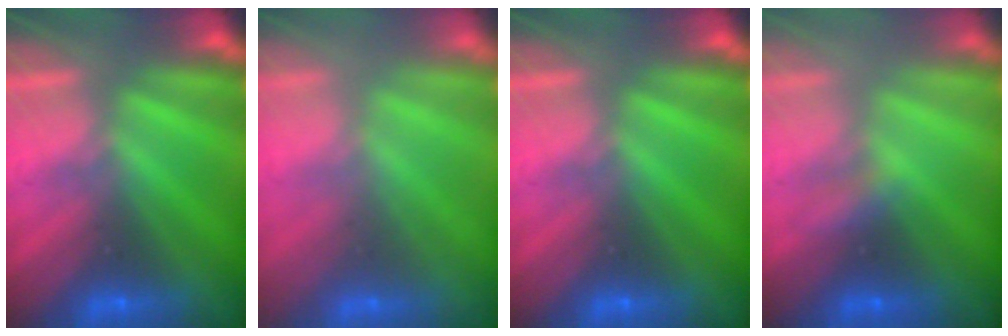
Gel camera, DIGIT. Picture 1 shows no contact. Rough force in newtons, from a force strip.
{"total": 2.3}
{"total": 0.0}
{"total": 2.1}